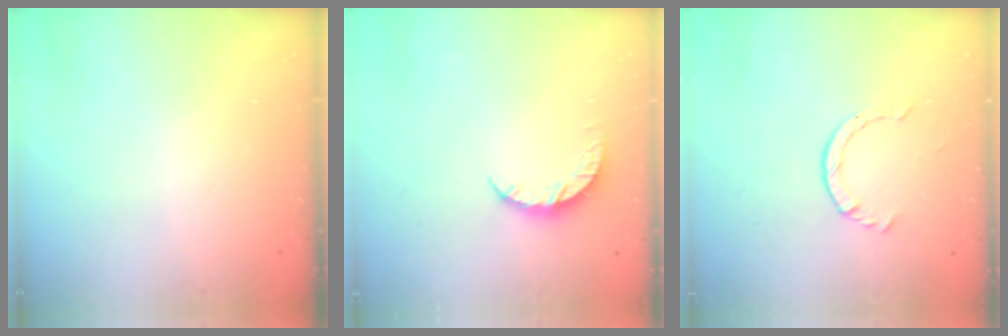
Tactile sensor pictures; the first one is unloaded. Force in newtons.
{"total": 5.2, "press": 5.1, "slide": 0.4}
{"total": 3.0, "press": 2.9, "slide": 0.3}